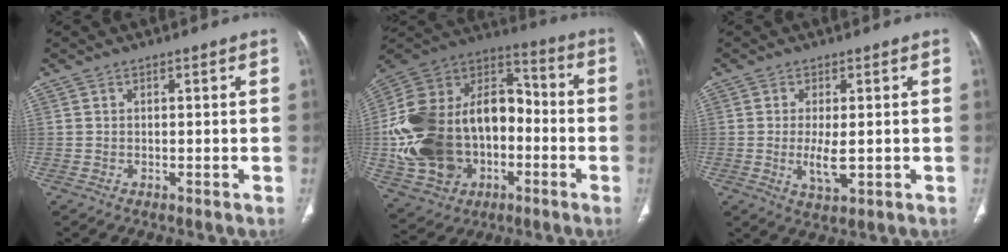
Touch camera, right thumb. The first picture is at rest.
{"total": 28.9, "force": [-4.4, 20.9, 19.5], "torque": [-0.369, 0.050, -0.061]}
{"total": 5.4, "force": [-0.6, 2.3, 4.9], "torque": [-0.092, -0.012, -0.005]}